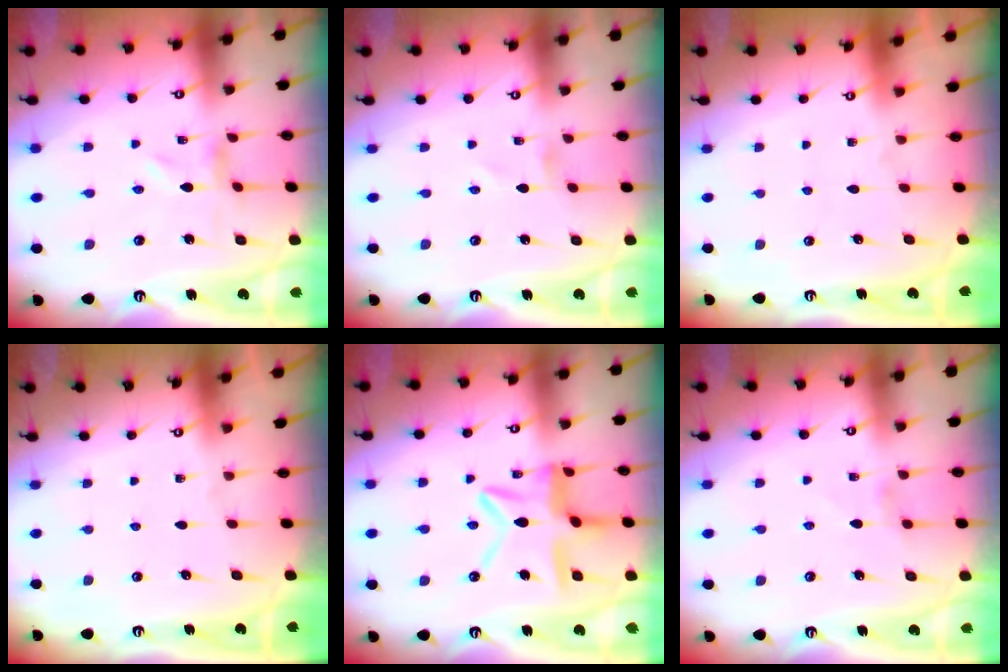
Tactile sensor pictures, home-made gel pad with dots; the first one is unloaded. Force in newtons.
{"total": 0.0}
{"total": 1.8, "press": 1.8, "slide": 0.2}
{"total": 0.0}
{"total": 11.5, "press": 11.5, "slide": 0.6}
{"total": 0.7, "press": 0.6, "slide": 0.3}